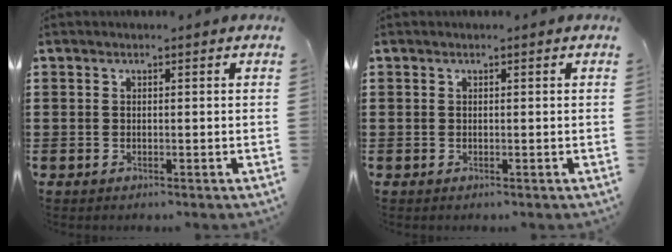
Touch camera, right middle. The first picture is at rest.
{"total": 0.0}